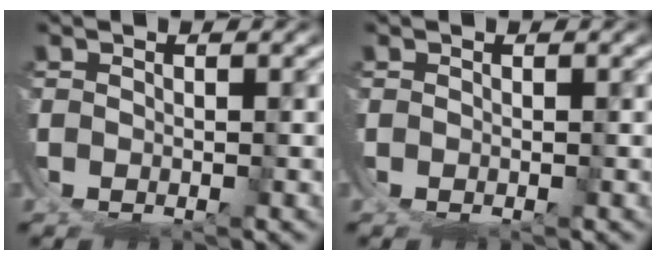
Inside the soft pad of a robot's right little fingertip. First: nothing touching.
{"total": 0.0}